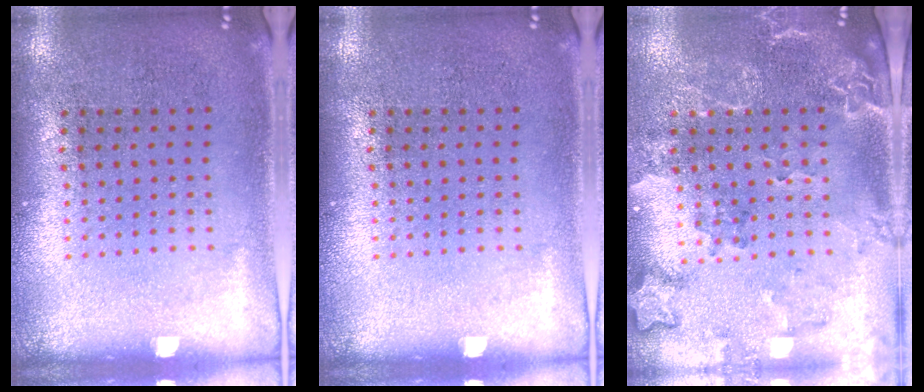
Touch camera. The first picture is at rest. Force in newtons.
{"total": 0.0}
{"total": 2.1, "press": 2.0, "slide": 0.8}